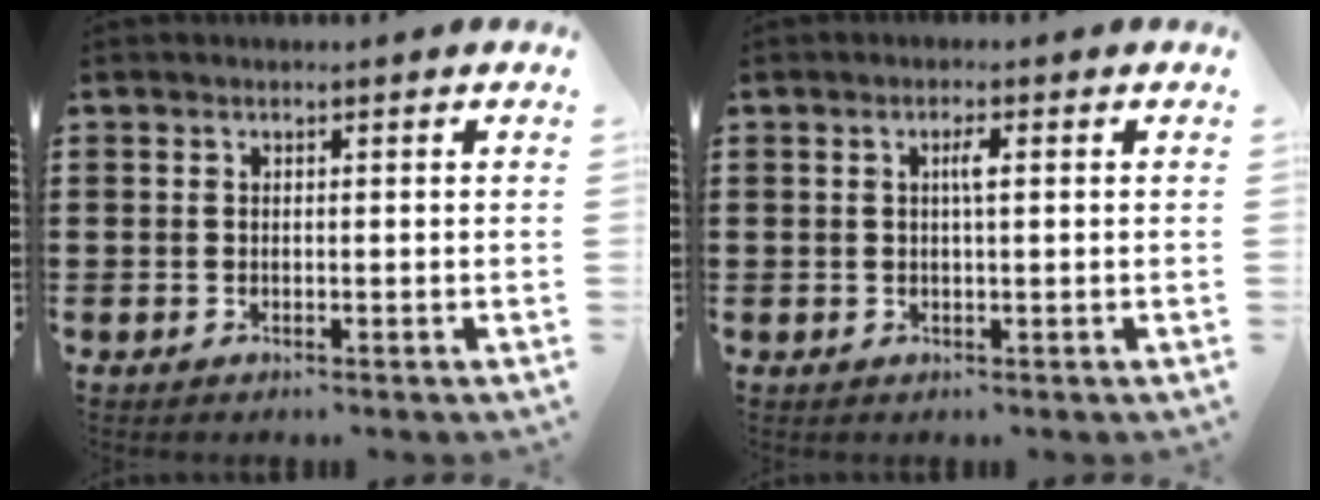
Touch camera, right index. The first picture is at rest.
{"total": 1.8, "force": [0.3, 0.2, 1.8], "torque": [-0.035, 0.002, 0.003]}